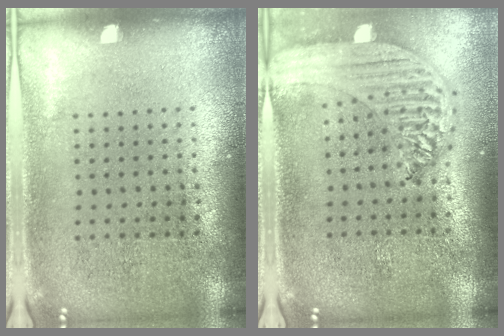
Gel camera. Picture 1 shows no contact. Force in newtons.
{"total": 2.2, "press": 2.0, "slide": 1.0}